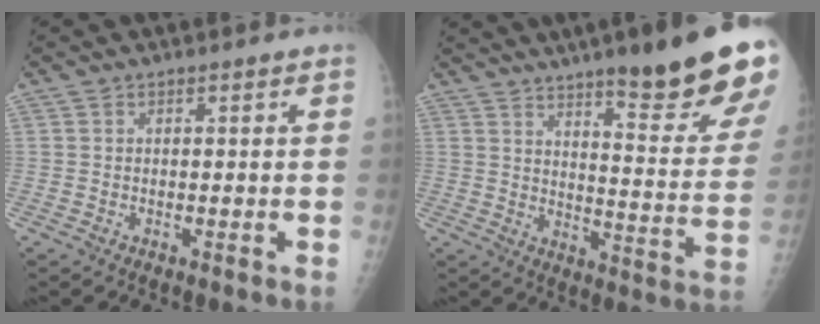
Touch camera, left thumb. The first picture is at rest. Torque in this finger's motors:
{"motor_torque": [0.95, 0.86, 1.94, -0.84, 0.40]}